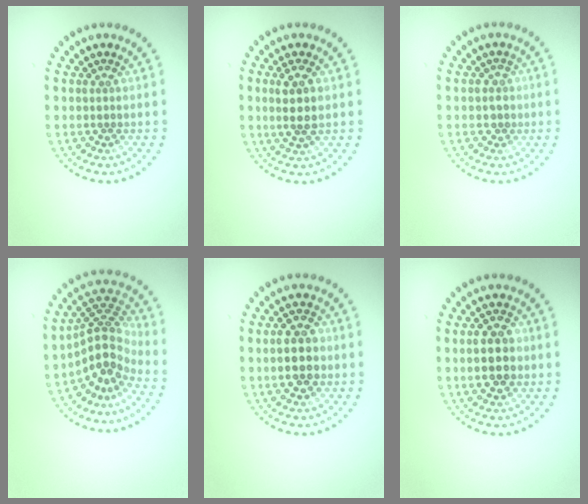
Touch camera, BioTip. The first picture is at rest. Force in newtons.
{"total": 2.7, "press": 2.6, "slide": 1.0}
{"total": 1.1, "press": 0.9, "slide": 0.7}
{"total": 4.2, "press": 2.9, "slide": 3.1}
{"total": 3.5, "press": 3.5, "slide": 0.2}
{"total": 4.6, "press": 4.6, "slide": 0.3}